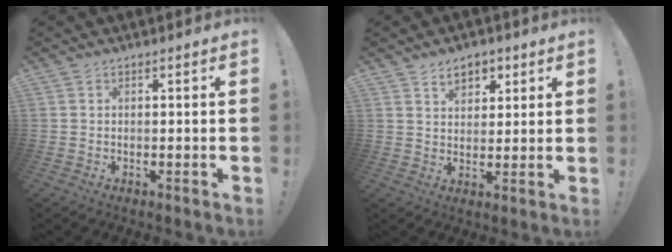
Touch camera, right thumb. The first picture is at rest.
{"total": 6.0, "force": [3.5, 4.2, 2.5], "torque": [-0.033, -0.012, 0.062]}